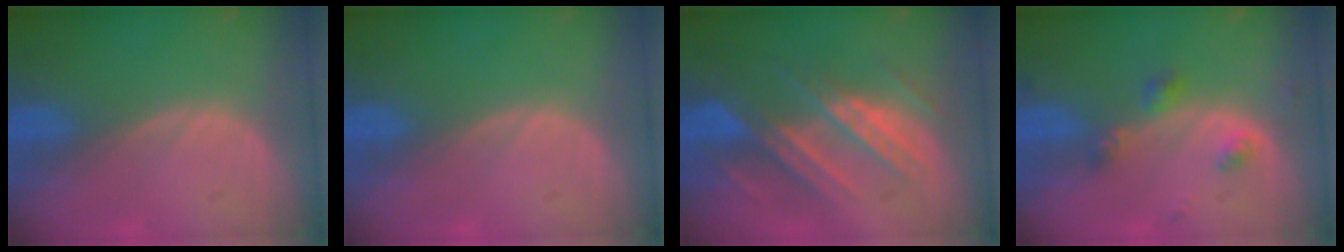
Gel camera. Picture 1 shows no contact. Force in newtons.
{"total": 0.0}
{"total": 8.3, "press": 8.0, "slide": 2.0}
{"total": 3.4, "press": 3.4, "slide": 0.5}